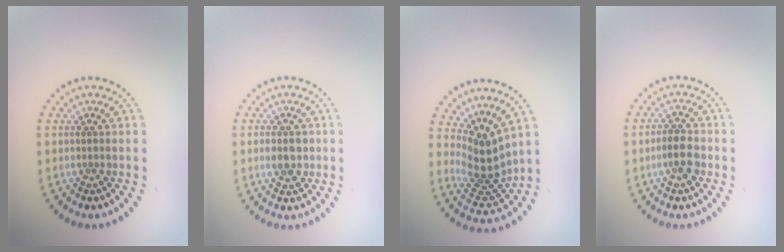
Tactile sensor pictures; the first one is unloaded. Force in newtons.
{"total": 2.8, "press": 2.7, "slide": 0.2}
{"total": 4.1, "press": 3.0, "slide": 2.9}
{"total": 2.7, "press": 2.6, "slide": 0.7}